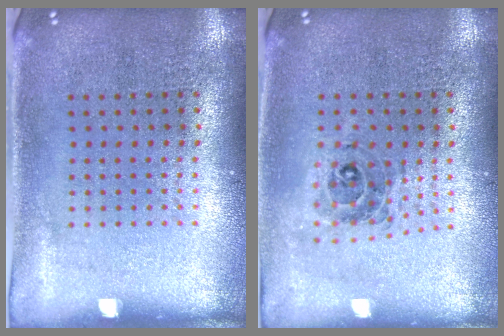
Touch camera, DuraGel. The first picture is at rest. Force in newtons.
{"total": 0.6, "press": 0.6, "slide": 0.2}